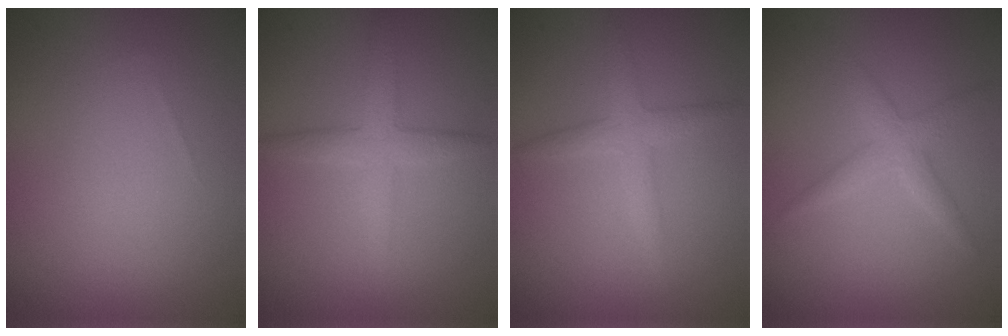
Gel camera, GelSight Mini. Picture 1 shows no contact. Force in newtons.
{"total": 3.1, "press": 3.1, "slide": 0.0}
{"total": 2.5, "press": 2.5, "slide": 0.1}
{"total": 2.3, "press": 2.3, "slide": 0.1}